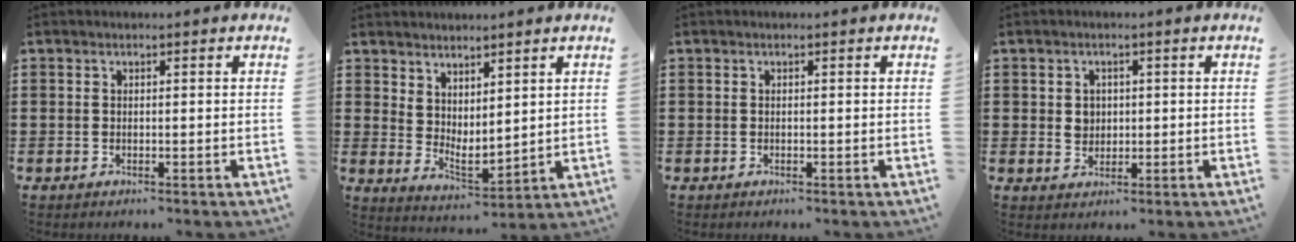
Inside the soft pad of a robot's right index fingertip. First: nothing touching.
{"total": 3.0, "force": [2.8, 1.0, 0.5], "torque": [-0.022, -0.018, 0.051]}
{"total": 0.0}
{"total": 2.3, "force": [0.3, 1.9, 1.2], "torque": [-0.030, 0.007, 0.005]}